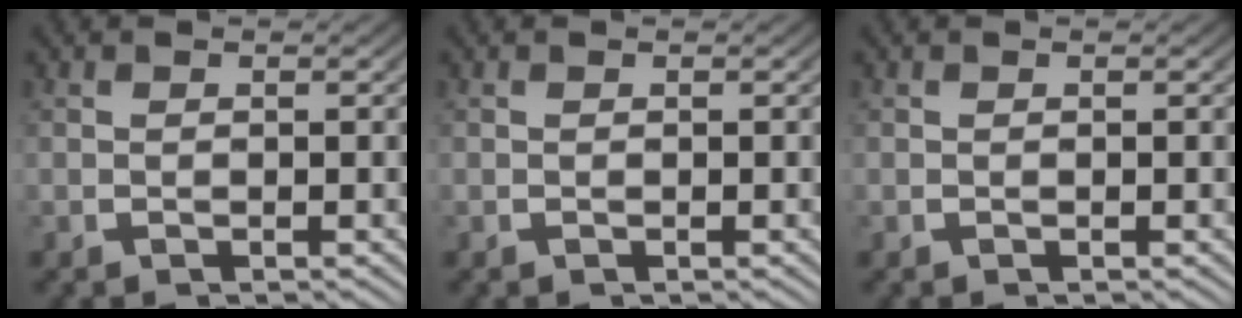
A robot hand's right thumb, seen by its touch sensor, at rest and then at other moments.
{"total": 0.0}
{"total": 0.0}